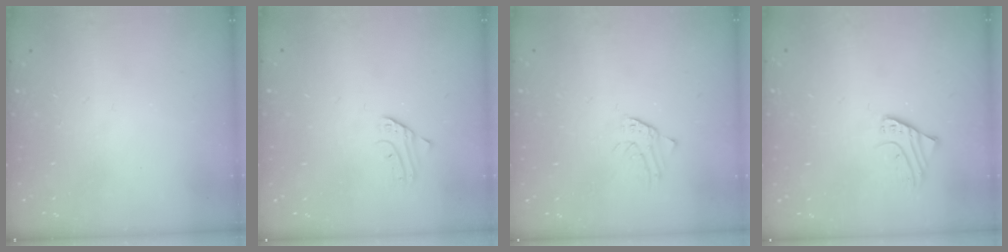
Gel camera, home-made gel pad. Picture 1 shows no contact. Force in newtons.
{"total": 1.7, "press": 1.7, "slide": 0.2}
{"total": 0.9, "press": 0.9, "slide": 0.1}
{"total": 2.6, "press": 2.6, "slide": 0.2}